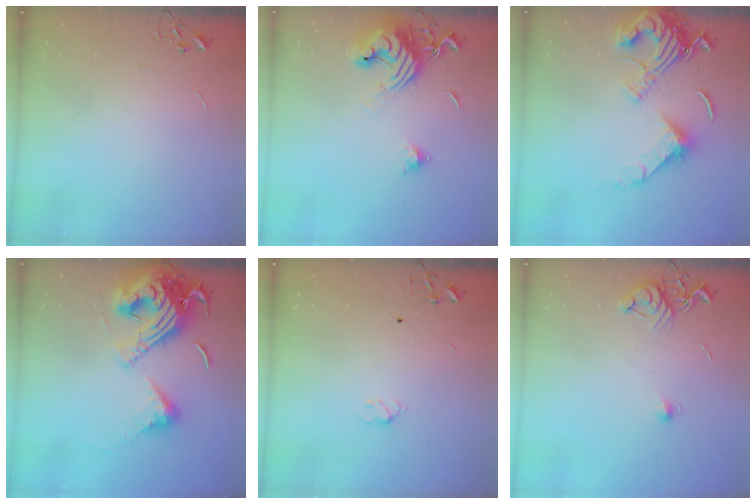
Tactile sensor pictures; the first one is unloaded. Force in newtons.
{"total": 15.0, "press": 14.8, "slide": 2.1}
{"total": 19.8, "press": 19.7, "slide": 2.1}
{"total": 22.1, "press": 22.0, "slide": 2.3}
{"total": 4.7, "press": 4.7, "slide": 0.6}
{"total": 8.4, "press": 8.4, "slide": 0.9}